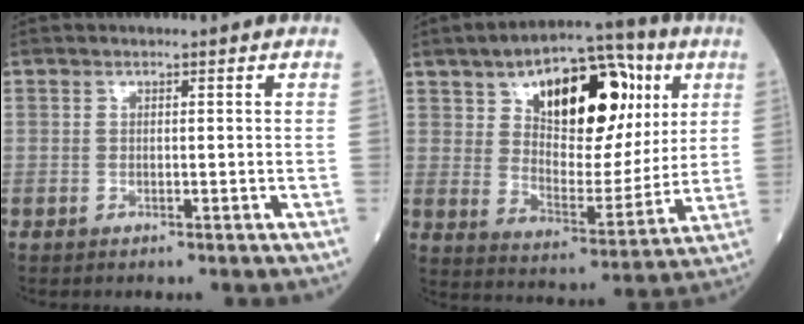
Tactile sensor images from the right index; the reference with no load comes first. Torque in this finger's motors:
{"motor_torque": [0.59, 0.21, 0.33, 0.08]}